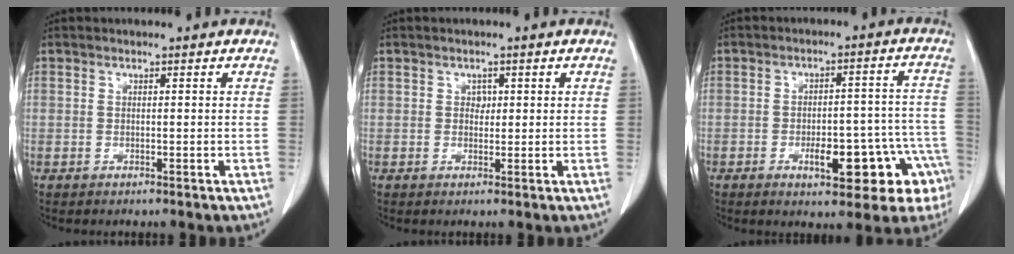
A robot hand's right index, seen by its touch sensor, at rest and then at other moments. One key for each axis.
{"total": 1.3, "fx": 0.4, "fy": 1.0, "fz": 0.7, "tx": -0.007, "ty": 0.000, "tz": 0.004}
{"total": 13.1, "fx": -6.4, "fy": 4.8, "fz": 10.4, "tx": -0.070, "ty": 0.038, "tz": -0.073}